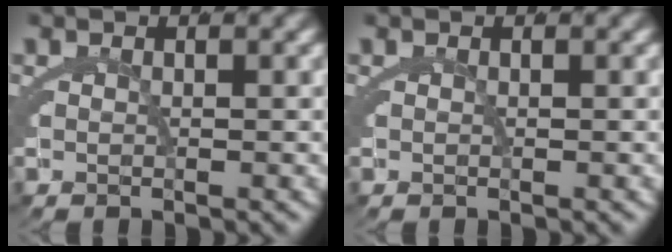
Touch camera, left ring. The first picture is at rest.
{"total": 0.0}